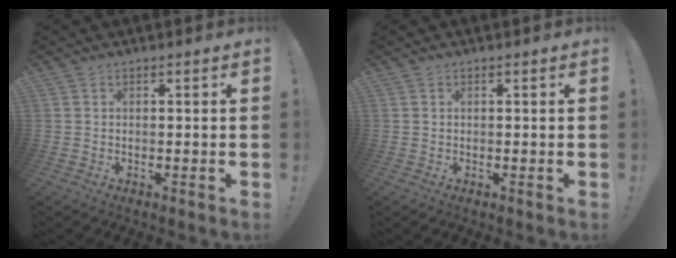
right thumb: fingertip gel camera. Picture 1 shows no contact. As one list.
[{"total": 0.0}]